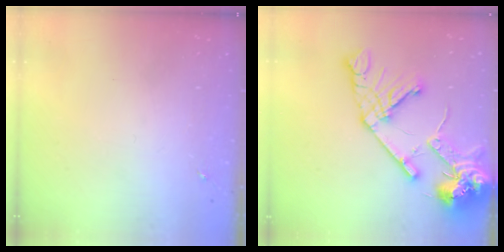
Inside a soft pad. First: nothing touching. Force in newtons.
{"total": 20.8, "press": 20.7, "slide": 2.5}